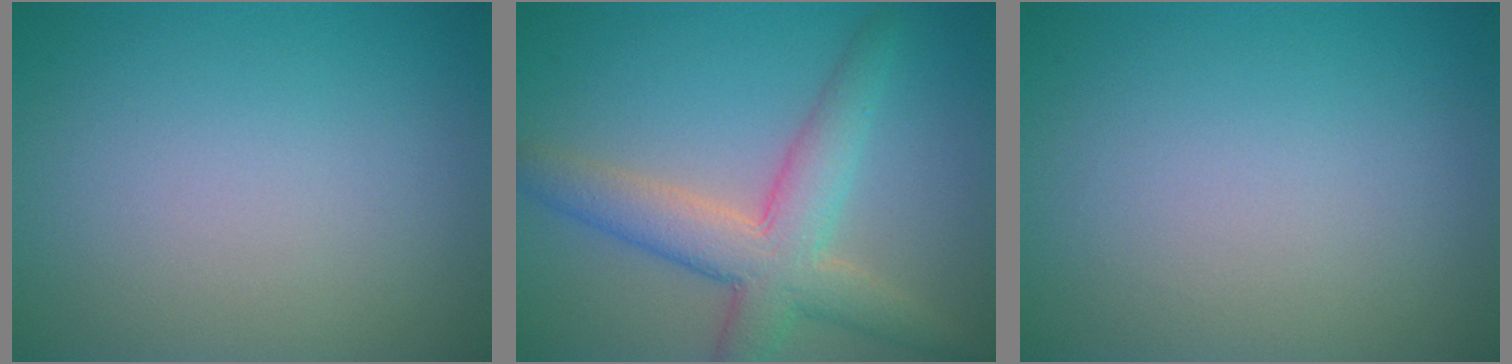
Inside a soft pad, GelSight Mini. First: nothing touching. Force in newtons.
{"total": 6.1, "press": 6.1, "slide": 0.4}
{"total": 0.0}